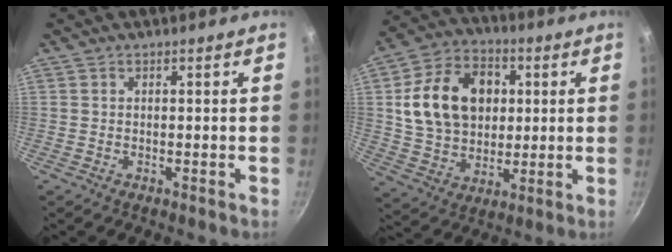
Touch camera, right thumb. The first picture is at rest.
{"total": 18.5, "force": [3.2, 13.9, 11.8], "torque": [-0.178, 0.009, 0.054]}